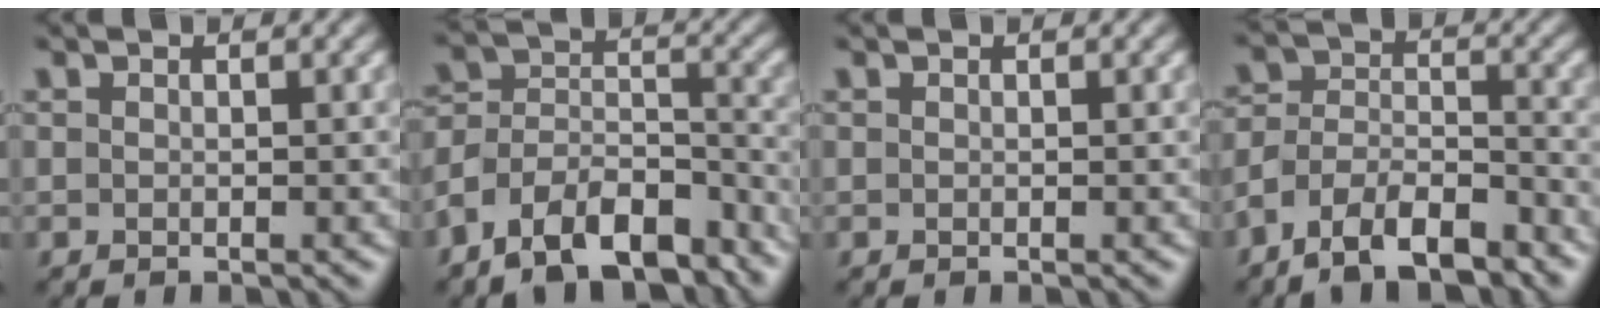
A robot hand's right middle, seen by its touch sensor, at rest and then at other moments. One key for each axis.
{"total": 10.8, "fx": -8.1, "fy": 5.2, "fz": 4.9, "tx": -0.088, "ty": 0.009, "tz": -0.143}
{"total": 0.0}
{"total": 8.0, "fx": -6.2, "fy": 3.4, "fz": 3.9, "tx": -0.065, "ty": 0.005, "tz": -0.120}